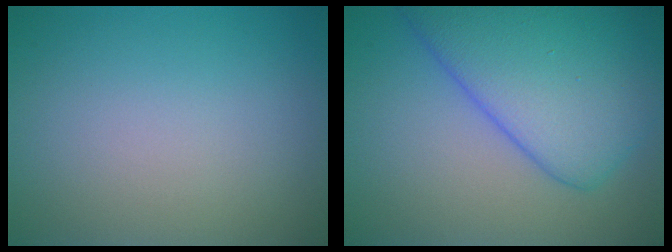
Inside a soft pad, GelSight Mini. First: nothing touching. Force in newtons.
{"total": 9.2, "press": 9.2, "slide": 0.3}